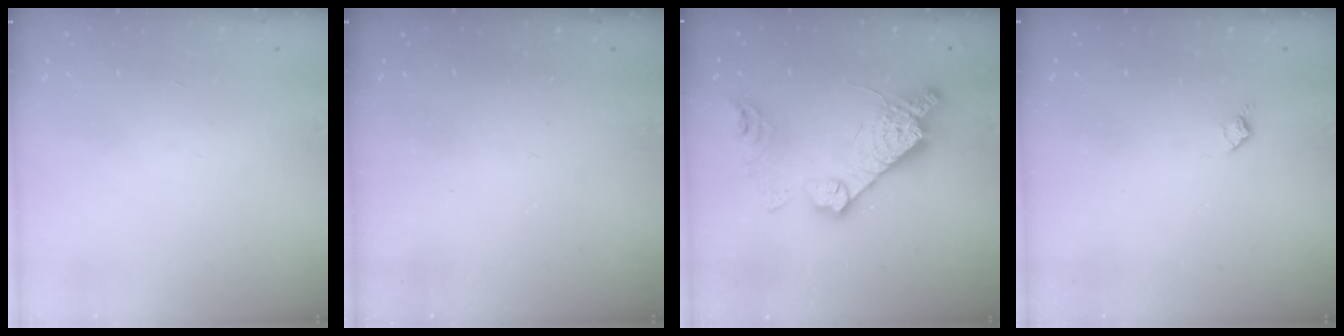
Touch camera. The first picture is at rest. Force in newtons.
{"total": 0.0}
{"total": 19.0, "press": 18.9, "slide": 1.6}
{"total": 3.8, "press": 3.8, "slide": 0.6}